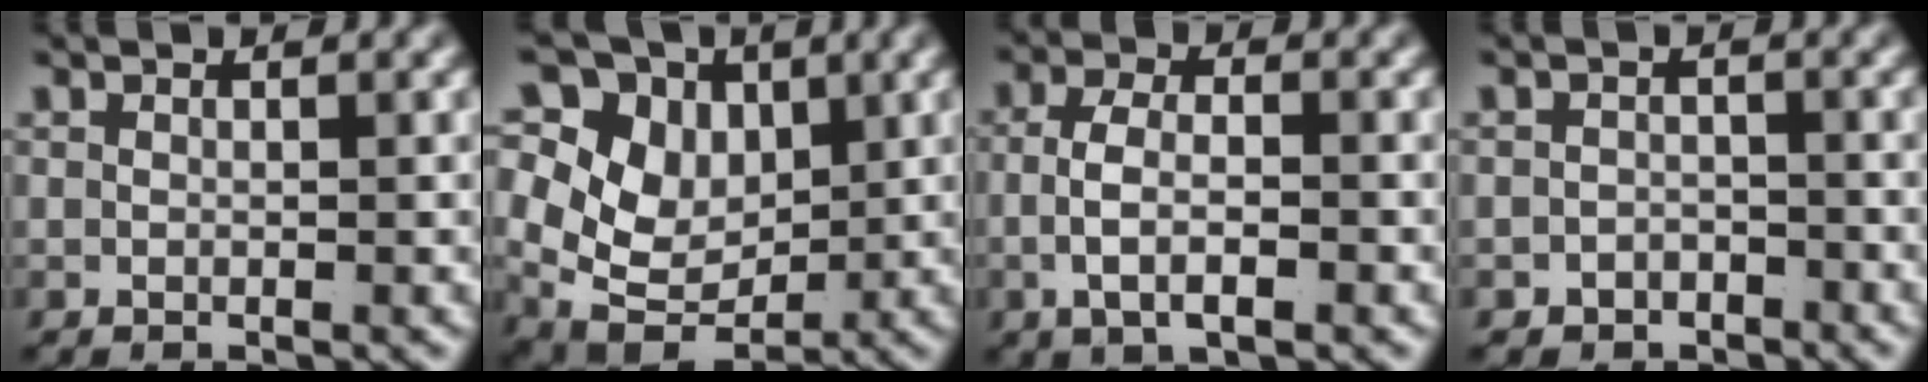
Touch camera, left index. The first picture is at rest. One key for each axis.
{"total": 12.9, "fx": 0.1, "fy": 10.5, "fz": 7.5, "tx": -0.153, "ty": -0.043, "tz": 0.013}
{"total": 4.0, "fx": -1.0, "fy": 1.9, "fz": 3.4, "tx": -0.069, "ty": -0.008, "tz": -0.012}
{"total": 2.7, "fx": -2.3, "fy": 1.4, "fz": -0.3, "tx": 0.013, "ty": -0.014, "tz": -0.036}